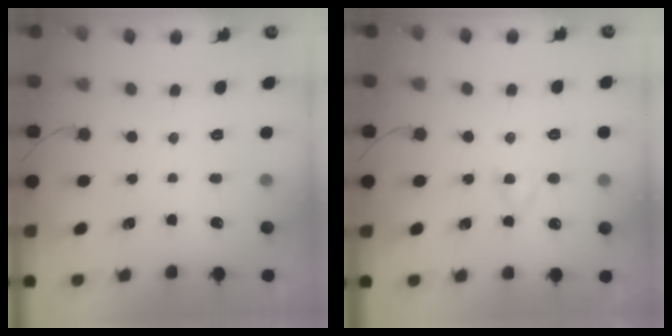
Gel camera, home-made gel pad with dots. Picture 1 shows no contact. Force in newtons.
{"total": 3.8, "press": 3.6, "slide": 1.3}